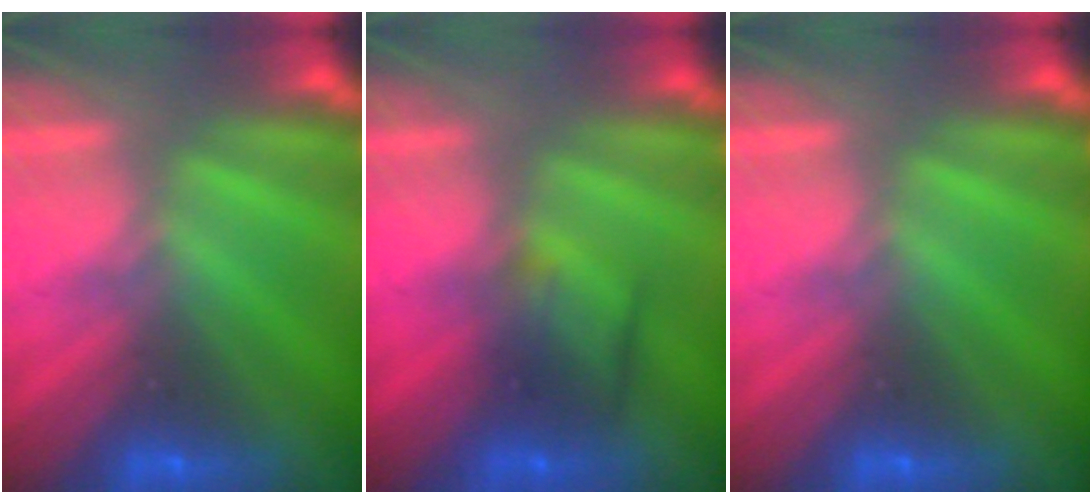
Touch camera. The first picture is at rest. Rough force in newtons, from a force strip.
{"total": 2.4}
{"total": 0.0}